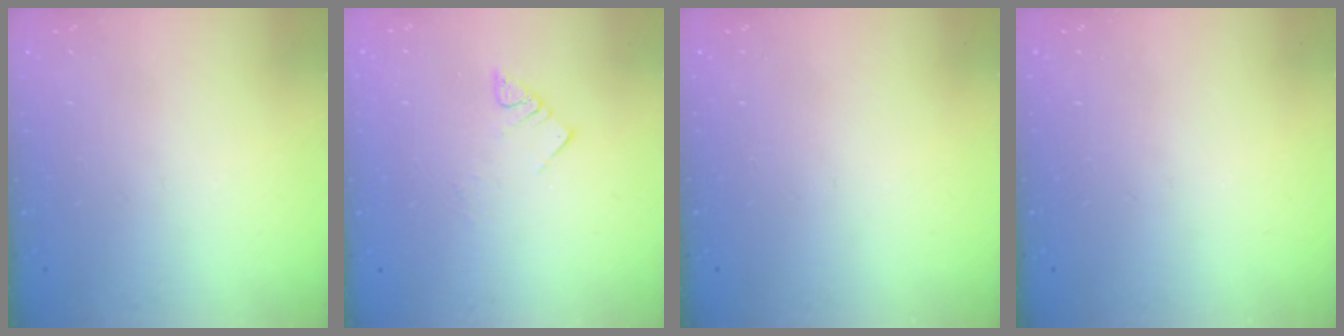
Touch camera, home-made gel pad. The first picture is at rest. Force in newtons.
{"total": 4.0, "press": 4.0, "slide": 0.4}
{"total": 0.0}
{"total": 0.0}